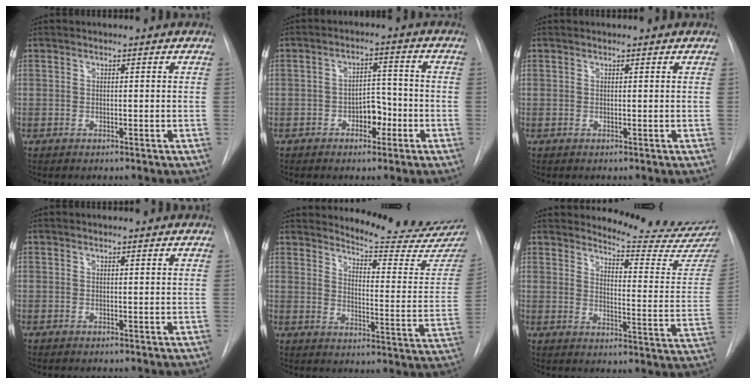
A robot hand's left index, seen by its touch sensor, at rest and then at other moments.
{"total": 4.9, "force": [-2.9, 2.5, 3.0], "torque": [-0.039, 0.007, -0.044]}
{"total": 0.0}
{"total": 0.0}
{"total": 17.3, "force": [16.9, -0.6, 3.8], "torque": [-0.056, -0.135, 0.199]}
{"total": 15.1, "force": [14.8, -1.6, 2.2], "torque": [-0.033, -0.142, 0.169]}